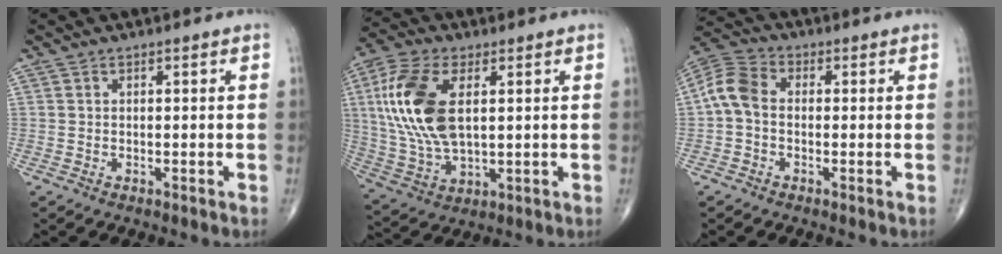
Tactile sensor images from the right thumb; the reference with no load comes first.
{"total": 16.7, "force": [3.4, 8.7, 13.9], "torque": [-0.301, -0.007, 0.068]}
{"total": 6.9, "force": [-0.6, 4.8, 4.9], "torque": [-0.095, 0.021, -0.027]}